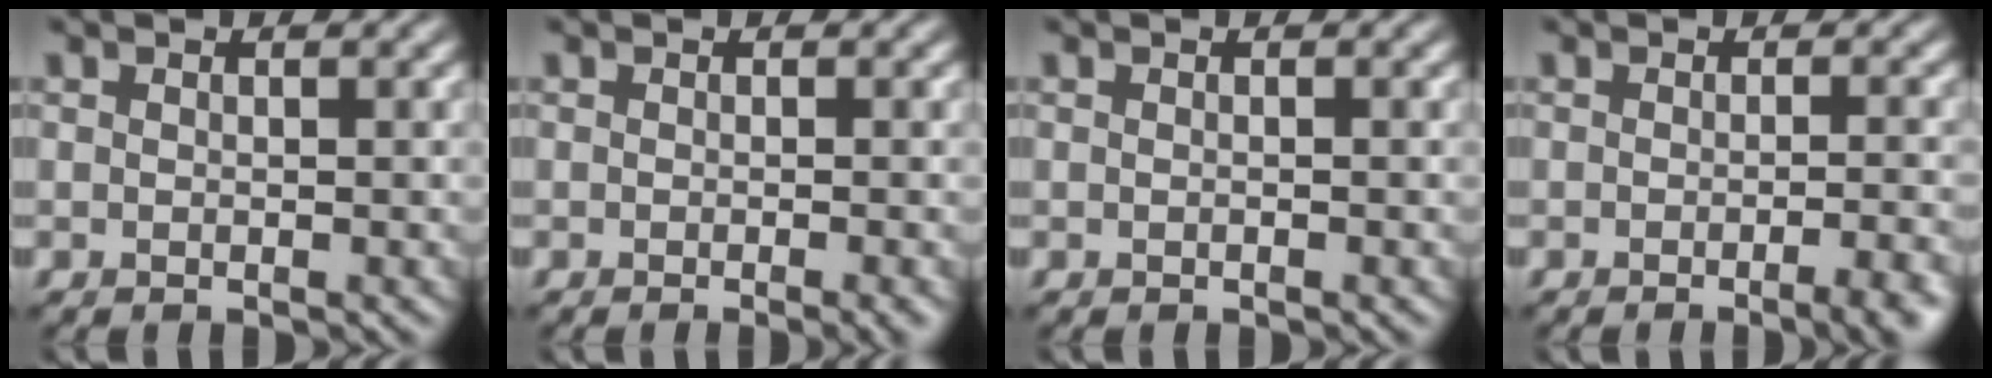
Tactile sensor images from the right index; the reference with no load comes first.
{"total": 1.5, "force": [-0.5, 0.4, 1.4], "torque": [-0.013, -0.005, -0.008]}
{"total": 0.0}
{"total": 4.4, "force": [-2.2, 1.3, 3.6], "torque": [-0.025, 0.005, -0.025]}